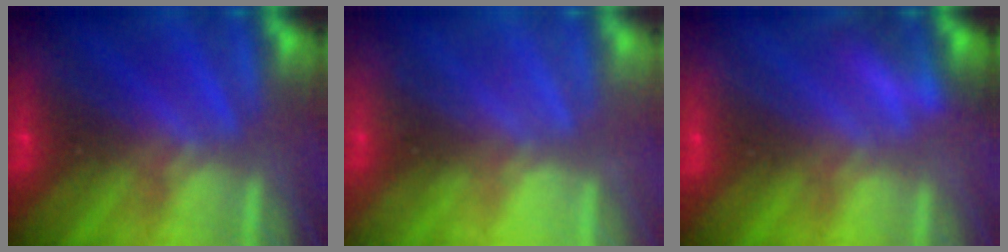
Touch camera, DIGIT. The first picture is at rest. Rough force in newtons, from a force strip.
{"total": 2.1}
{"total": 2.8}